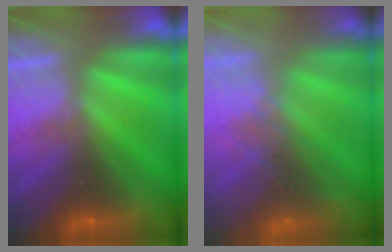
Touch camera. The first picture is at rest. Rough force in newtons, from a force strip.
{"total": 5.9}